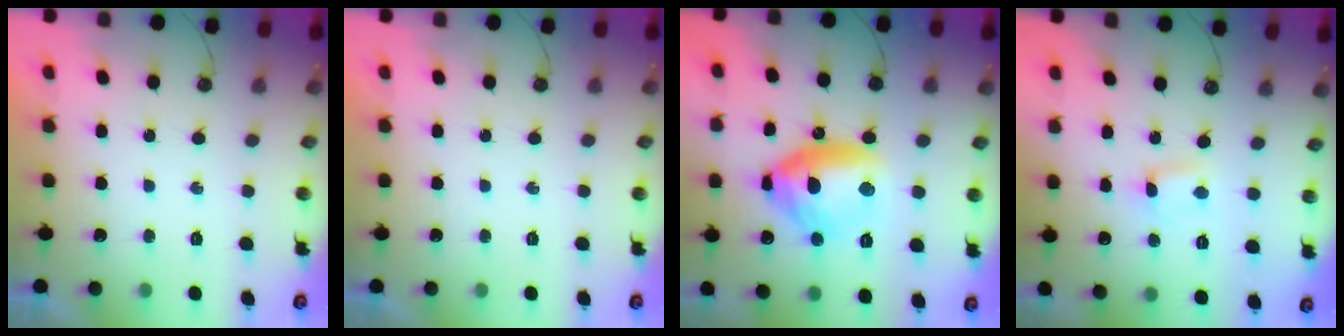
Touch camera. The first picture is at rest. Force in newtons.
{"total": 0.0}
{"total": 13.5, "press": 13.4, "slide": 1.6}
{"total": 0.5, "press": 0.3, "slide": 0.4}